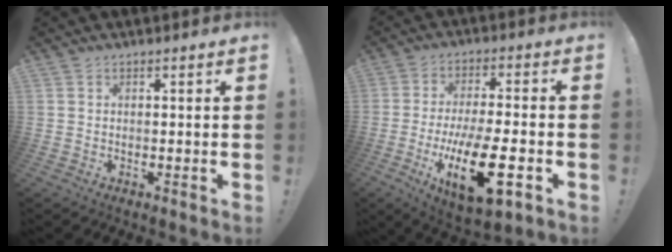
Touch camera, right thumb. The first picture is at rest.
{"total": 18.9, "force": [-6.5, 6.6, 16.5], "torque": [-0.274, 0.017, -0.096]}